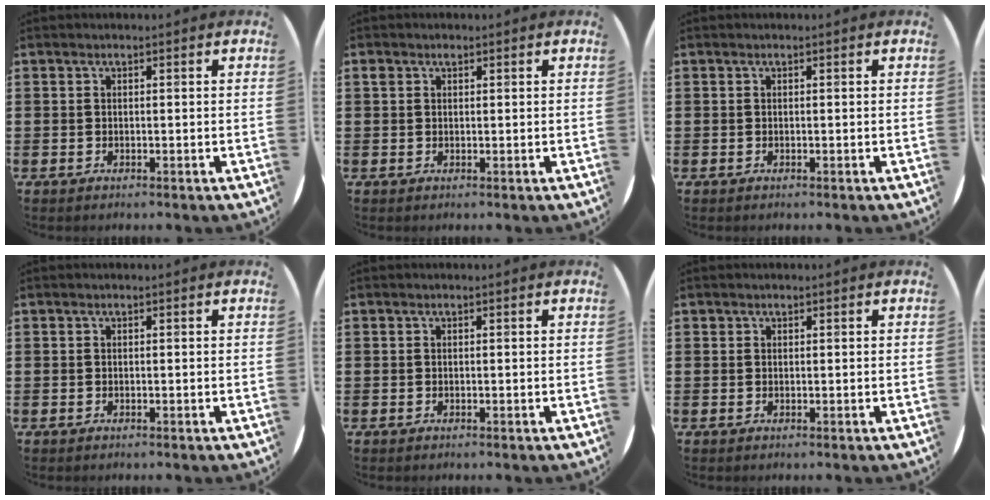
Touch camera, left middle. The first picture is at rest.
{"total": 0.8, "force": [0.5, 0.5, 0.3], "torque": [0.000, 0.001, 0.007]}
{"total": 0.0}
{"total": 0.0}
{"total": 0.0}
{"total": 0.0}